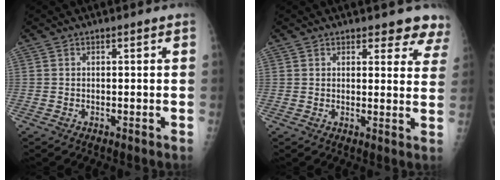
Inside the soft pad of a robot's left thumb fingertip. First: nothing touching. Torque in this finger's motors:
{"motor_torque": [0.14, -0.04, -0.40, -0.84, -0.13]}